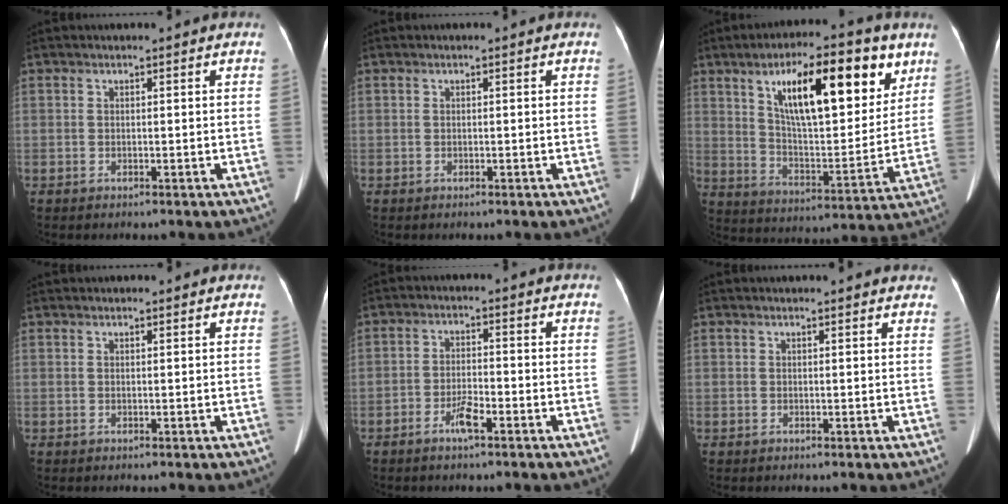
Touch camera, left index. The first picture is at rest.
{"total": 0.0}
{"total": 18.6, "force": [9.3, 5.4, 15.2], "torque": [-0.233, 0.015, 0.156]}
{"total": 2.3, "force": [2.1, 0.5, 0.6], "torque": [-0.009, 0.026, 0.028]}
{"total": 3.5, "force": [-2.8, 0.4, 2.0], "torque": [-0.040, -0.016, -0.048]}
{"total": 7.5, "force": [6.9, 1.4, 2.5], "torque": [-0.027, 0.019, 0.066]}